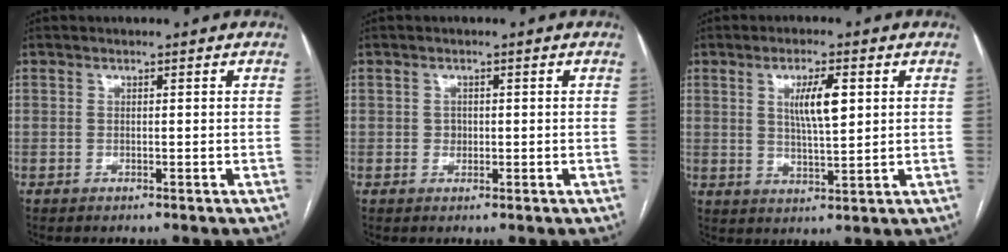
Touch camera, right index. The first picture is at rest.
{"total": 1.1, "force": [-0.1, 1.0, 0.4], "torque": [-0.005, 0.003, -0.001]}
{"total": 6.2, "force": [1.8, 1.2, 5.8], "torque": [-0.105, 0.000, 0.035]}